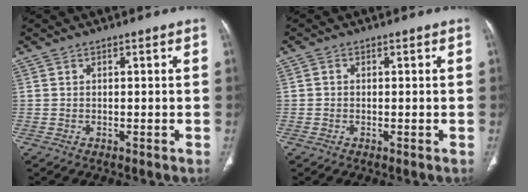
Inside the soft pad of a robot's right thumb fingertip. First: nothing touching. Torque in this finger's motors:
{"motor_torque": [-0.18, 0.30, -0.45, 0.13, 0.05]}